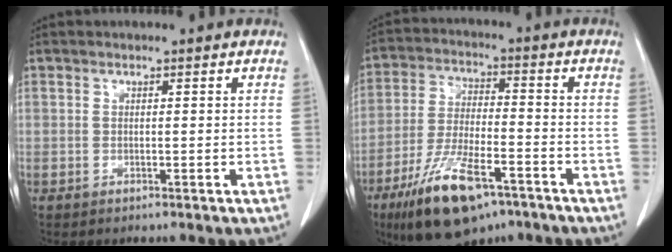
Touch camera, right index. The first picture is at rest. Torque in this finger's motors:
{"motor_torque": [1.38, -0.76, 0.75, 0.20]}